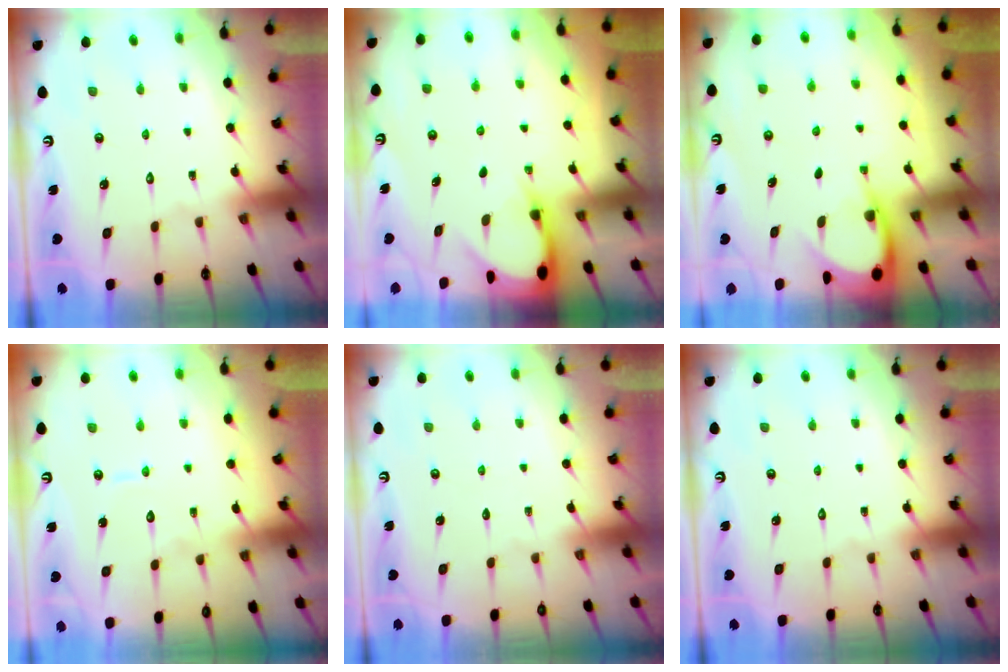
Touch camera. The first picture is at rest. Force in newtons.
{"total": 3.1, "press": 3.1, "slide": 0.2}
{"total": 4.0, "press": 4.0, "slide": 0.2}
{"total": 5.3, "press": 5.3, "slide": 0.4}
{"total": 0.0}
{"total": 0.0}